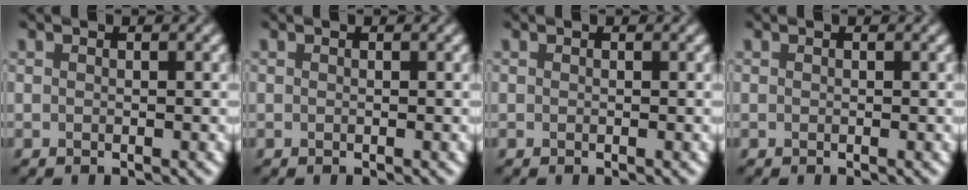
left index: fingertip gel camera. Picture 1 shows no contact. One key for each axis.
{"total": 0.0}
{"total": 0.0}
{"total": 0.0}